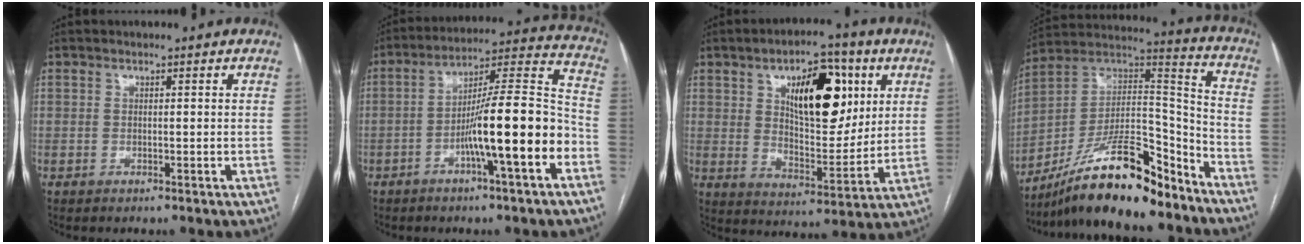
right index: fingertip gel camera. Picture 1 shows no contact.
{"total": 15.3, "force": [-5.5, 0.7, 14.3], "torque": [-0.224, 0.015, -0.089]}
{"total": 15.4, "force": [5.7, 6.6, 12.7], "torque": [-0.190, 0.014, 0.095]}
{"total": 20.4, "force": [-15.5, 4.6, 12.4], "torque": [-0.218, 0.031, -0.269]}